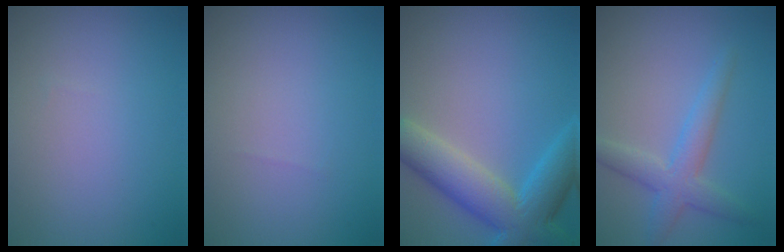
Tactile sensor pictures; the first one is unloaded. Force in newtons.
{"total": 0.0}
{"total": 8.0, "press": 8.0, "slide": 0.5}
{"total": 3.5, "press": 3.5, "slide": 0.1}